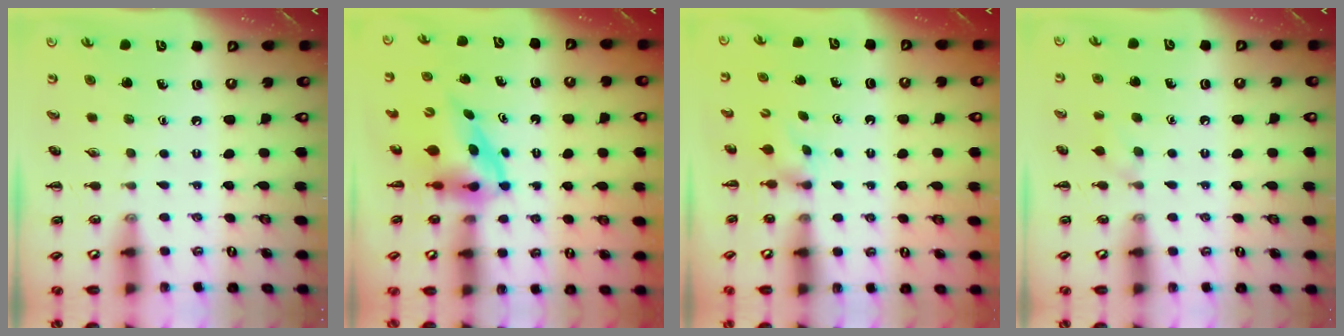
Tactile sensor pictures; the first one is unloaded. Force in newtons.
{"total": 3.7, "press": 3.7, "slide": 0.6}
{"total": 1.8, "press": 1.5, "slide": 0.9}
{"total": 5.1, "press": 4.7, "slide": 1.9}